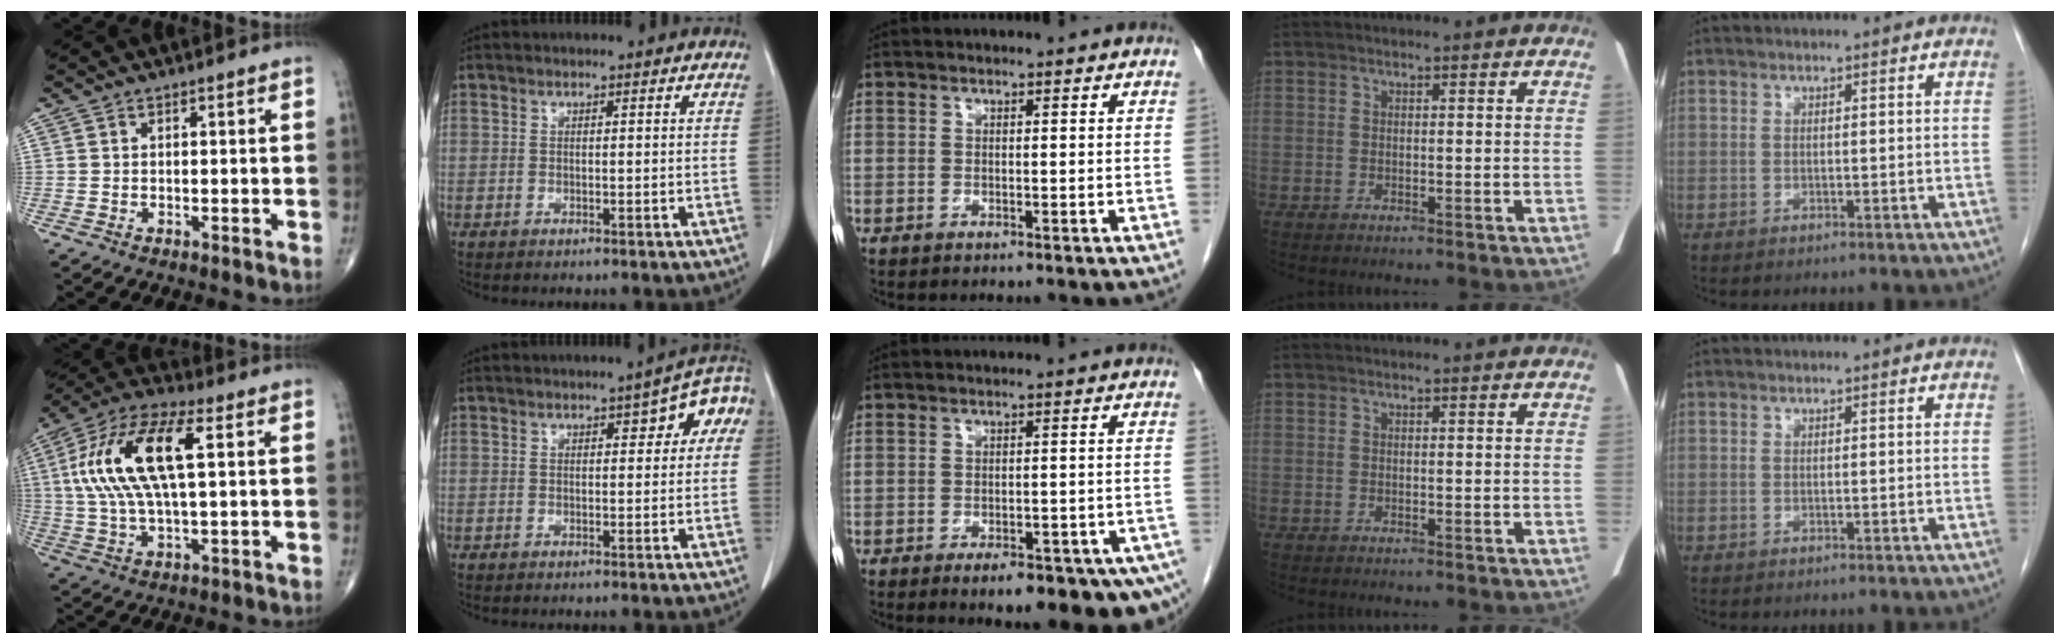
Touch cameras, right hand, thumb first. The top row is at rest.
{"thumb": {"total": 17.9, "force": [3.6, 6.7, 16.2], "torque": [-0.336, 0.023, 0.062]}, "index": {"total": 6.1, "force": [1.6, 2.1, 5.5], "torque": [-0.063, 0.029, 0.013]}, "middle": {"total": 14.2, "force": [-9.1, 4.6, 9.8], "torque": [-0.082, 0.002, -0.110]}}